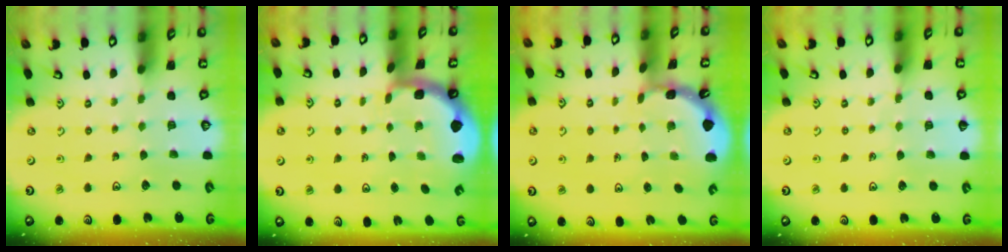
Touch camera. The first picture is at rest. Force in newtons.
{"total": 2.4, "press": 2.1, "slide": 1.2}
{"total": 1.7, "press": 1.7, "slide": 0.1}
{"total": 4.4, "press": 4.2, "slide": 1.3}